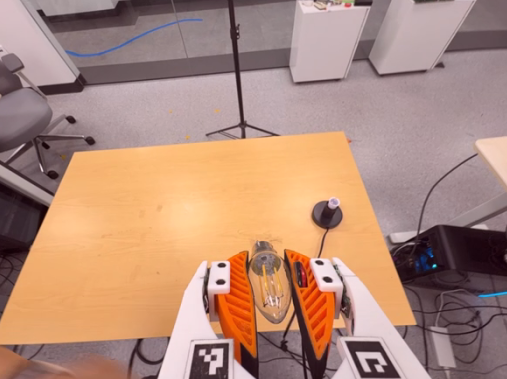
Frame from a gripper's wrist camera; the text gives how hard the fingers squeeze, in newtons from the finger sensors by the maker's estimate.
{"total": 22.0, "left": 23.6, "right": 20.4}